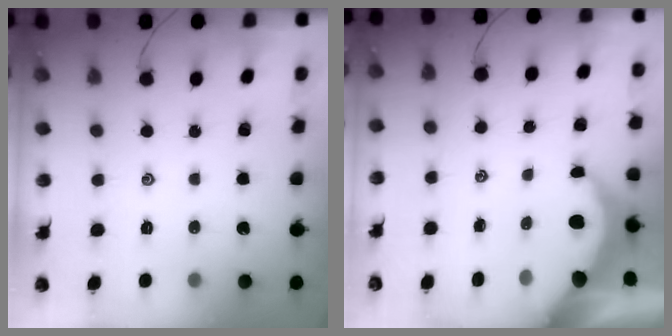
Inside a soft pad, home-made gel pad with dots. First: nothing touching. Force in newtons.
{"total": 5.5, "press": 5.5, "slide": 0.7}